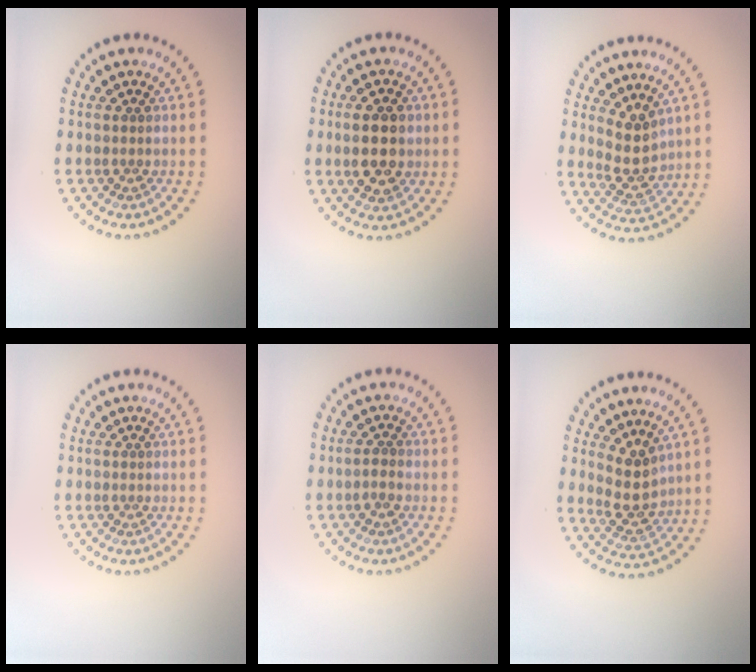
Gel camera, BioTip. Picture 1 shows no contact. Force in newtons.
{"total": 4.7, "press": 4.7, "slide": 0.4}
{"total": 3.2, "press": 2.9, "slide": 1.3}
{"total": 0.0}
{"total": 0.7, "press": 0.7, "slide": 0.2}
{"total": 3.2, "press": 2.9, "slide": 1.3}